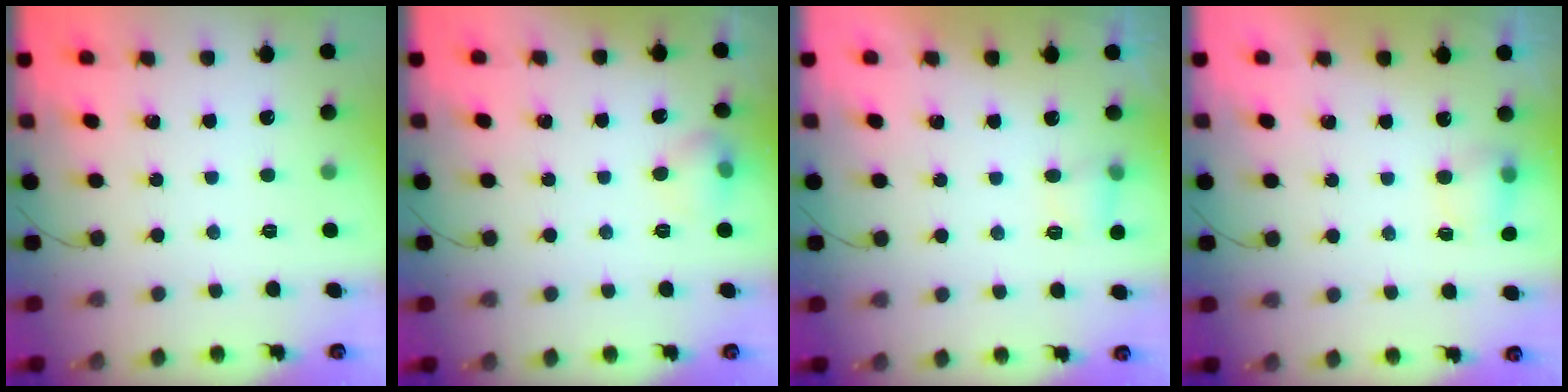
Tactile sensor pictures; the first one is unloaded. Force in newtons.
{"total": 6.6, "press": 6.4, "slide": 1.6}
{"total": 3.9, "press": 3.7, "slide": 1.3}
{"total": 5.6, "press": 5.4, "slide": 1.5}